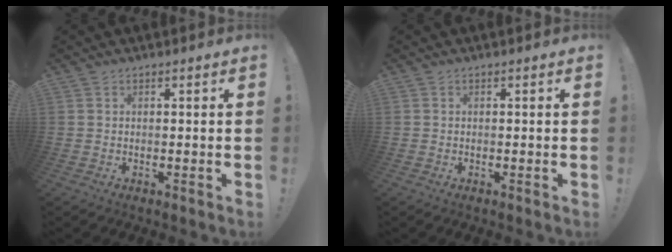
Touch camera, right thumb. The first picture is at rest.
{"total": 0.0}